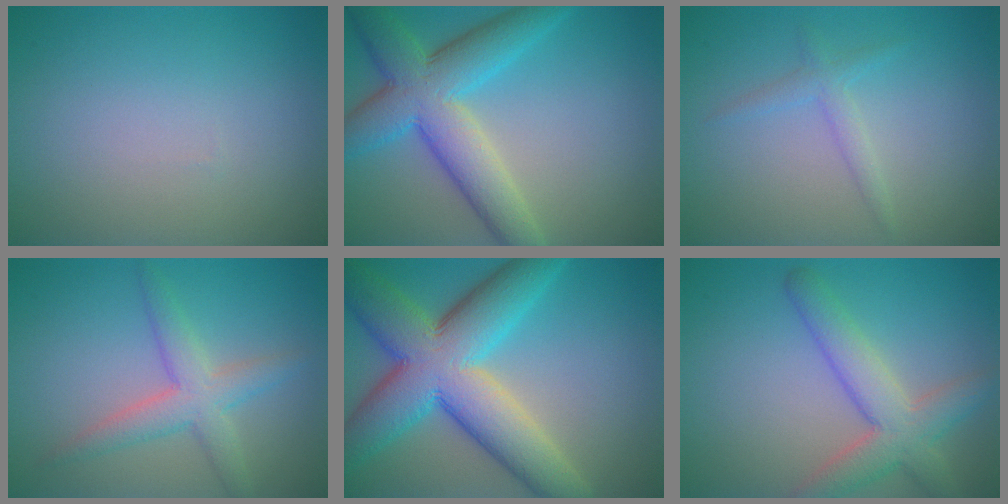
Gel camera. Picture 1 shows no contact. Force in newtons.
{"total": 8.3, "press": 8.3, "slide": 0.4}
{"total": 1.5, "press": 1.5, "slide": 0.1}
{"total": 3.6, "press": 3.6, "slide": 0.1}
{"total": 12.0, "press": 12.0, "slide": 0.2}
{"total": 5.1, "press": 5.1, "slide": 0.2}